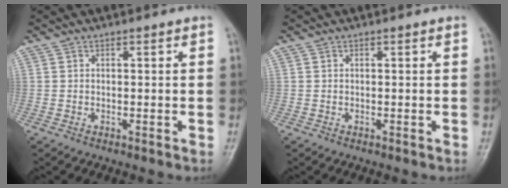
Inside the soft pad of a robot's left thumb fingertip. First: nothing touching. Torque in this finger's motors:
{"motor_torque": [-0.06, 0.06, -0.09, -0.09, 0.00]}